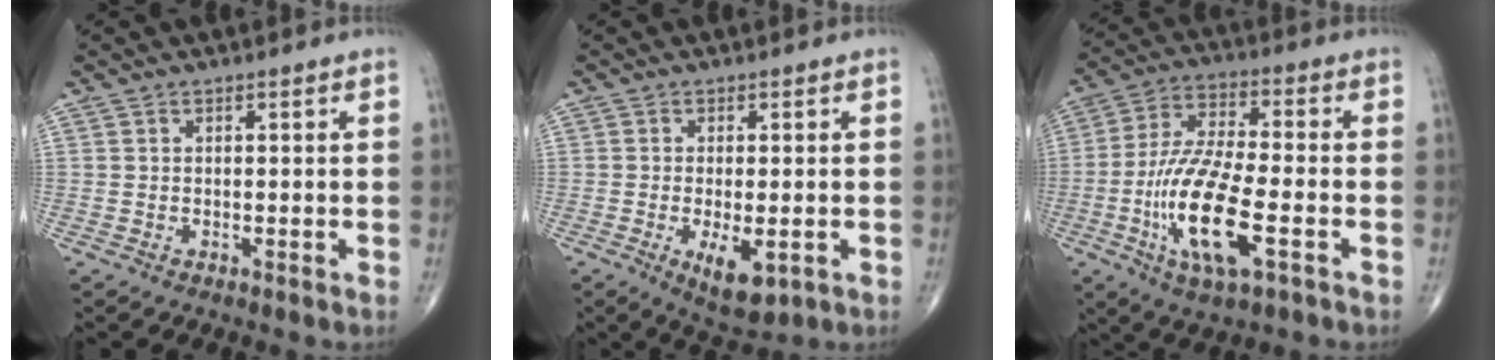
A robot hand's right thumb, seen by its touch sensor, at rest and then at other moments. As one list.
[{"total": 6.8, "force": [-2.1, 2.8, 5.8], "torque": [-0.091, -0.014, -0.025]}, {"total": 16.7, "force": [-5.2, 5.4, 14.9], "torque": [-0.305, 0.015, -0.093]}]